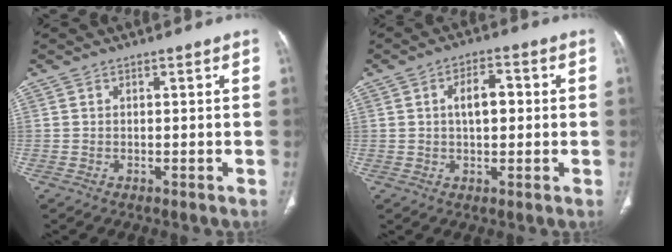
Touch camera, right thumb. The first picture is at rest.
{"total": 6.0, "force": [0.7, 3.3, 5.0], "torque": [-0.071, 0.012, 0.008]}